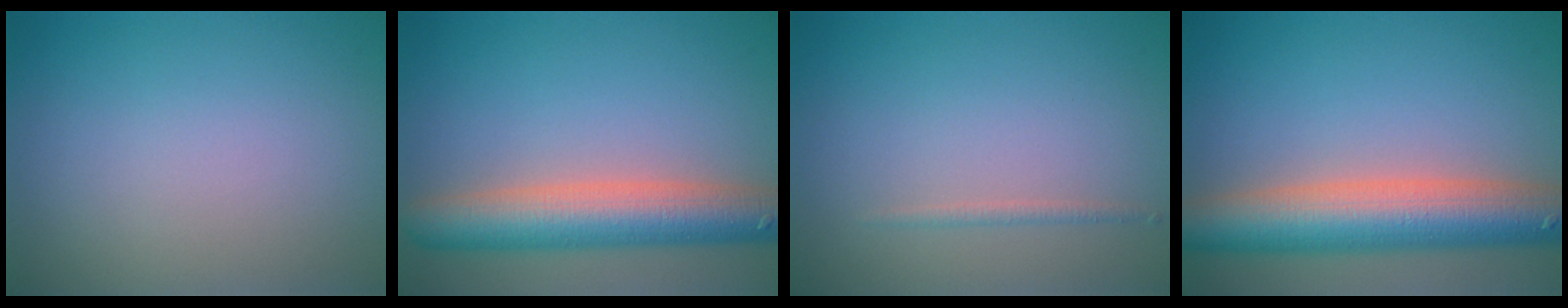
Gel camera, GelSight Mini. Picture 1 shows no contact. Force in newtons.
{"total": 7.6, "press": 7.6, "slide": 0.4}
{"total": 0.8, "press": 0.8, "slide": 0.0}
{"total": 9.4, "press": 9.4, "slide": 0.5}